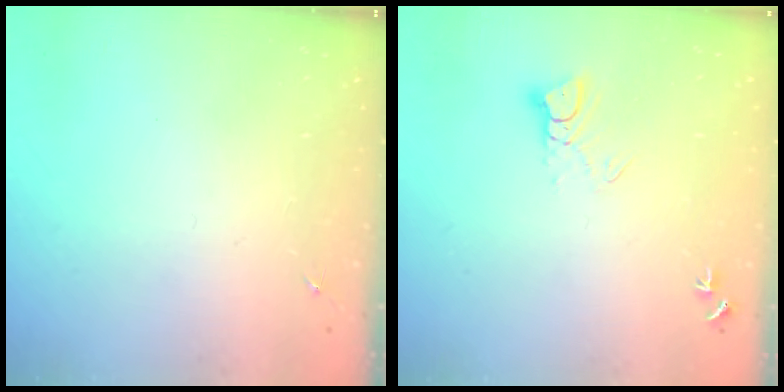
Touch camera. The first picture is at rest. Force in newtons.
{"total": 4.9, "press": 4.8, "slide": 0.3}